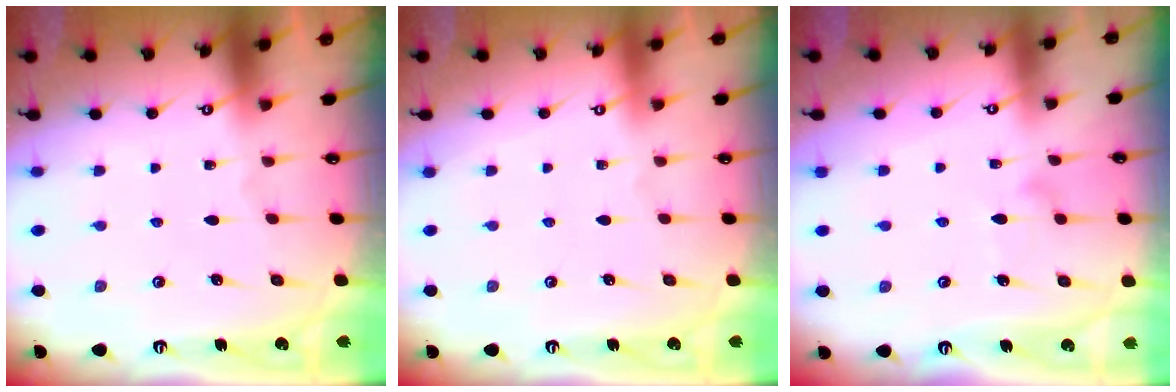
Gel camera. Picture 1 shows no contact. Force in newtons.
{"total": 3.9, "press": 3.9, "slide": 0.1}
{"total": 7.4, "press": 7.4, "slide": 0.4}